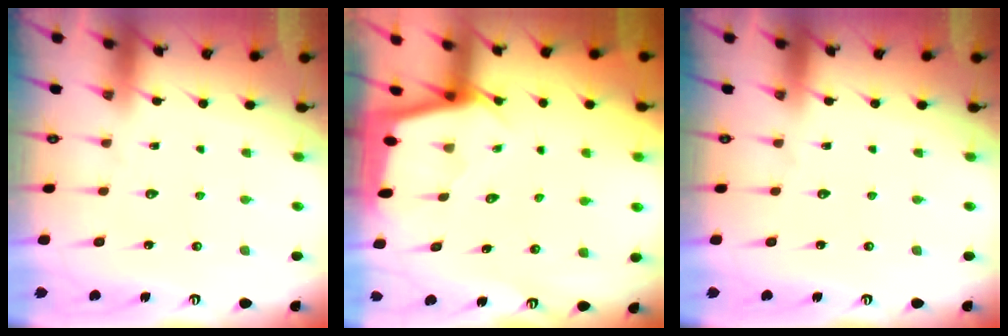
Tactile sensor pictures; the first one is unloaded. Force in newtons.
{"total": 2.4, "press": 2.4, "slide": 0.1}
{"total": 0.0}